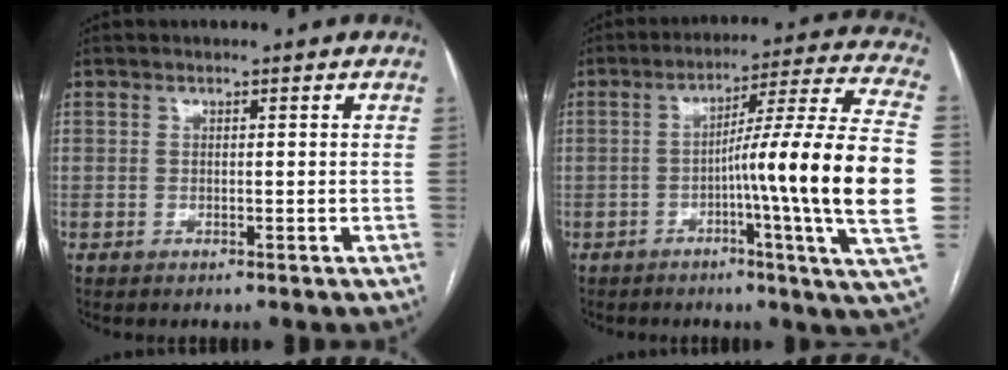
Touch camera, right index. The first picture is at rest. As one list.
[{"total": 20.7, "force": [-2.9, -1.8, 20.5], "torque": [-0.261, 0.007, -0.055]}]